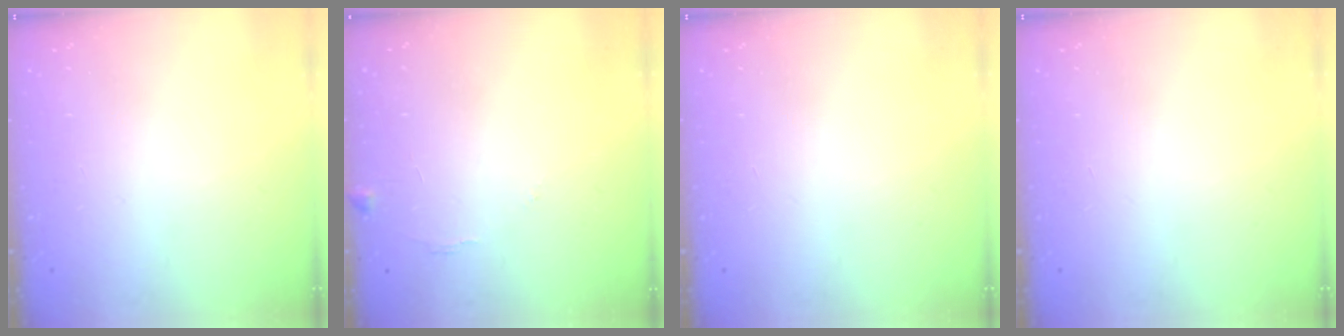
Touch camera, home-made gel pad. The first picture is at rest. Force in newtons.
{"total": 6.5, "press": 6.5, "slide": 0.3}
{"total": 0.0}
{"total": 0.0}